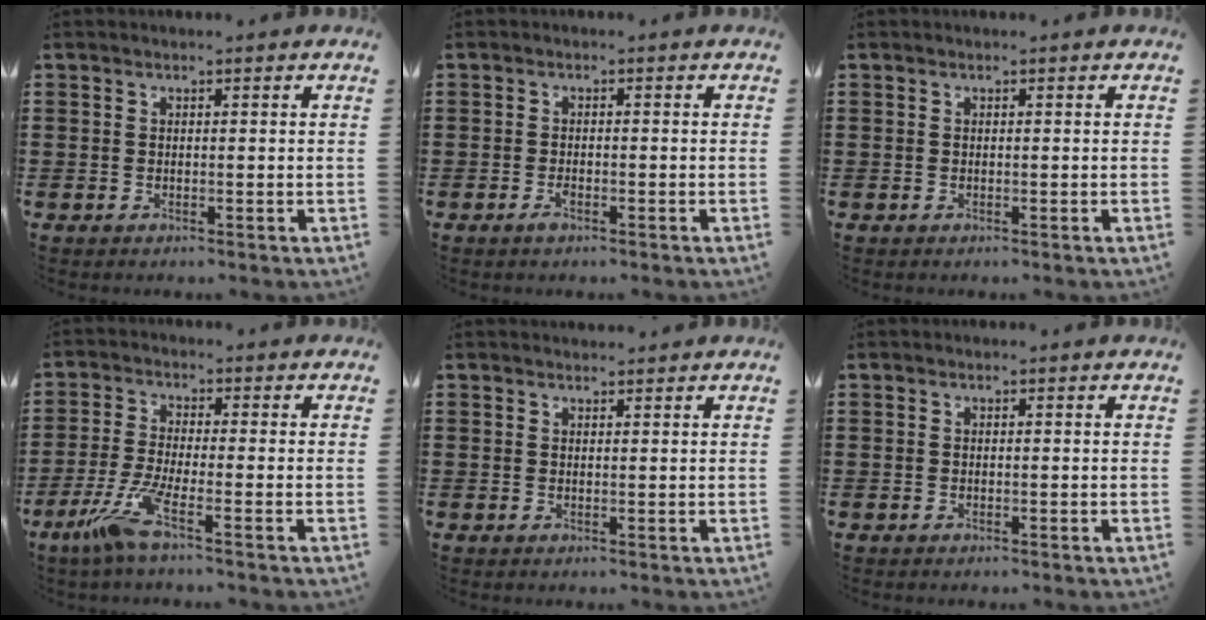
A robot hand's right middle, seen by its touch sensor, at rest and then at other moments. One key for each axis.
{"total": 1.5, "fx": -0.9, "fy": 0.4, "fz": 1.1, "tx": -0.031, "ty": -0.005, "tz": -0.019}
{"total": 0.0}
{"total": 6.5, "fx": -3.5, "fy": 0.6, "fz": 5.5, "tx": -0.131, "ty": -0.019, "tz": -0.069}
{"total": 0.8, "fx": 0.7, "fy": 0.1, "fz": -0.1, "tx": 0.007, "ty": -0.002, "tz": 0.013}
{"total": 0.0}